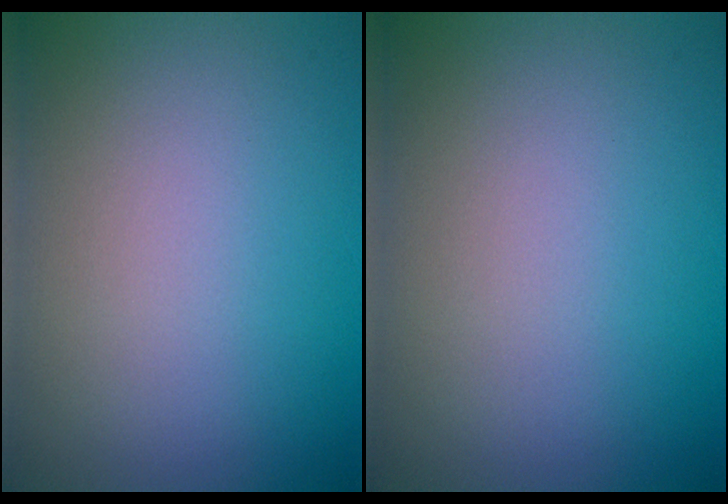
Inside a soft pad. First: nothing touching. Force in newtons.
{"total": 0.0}